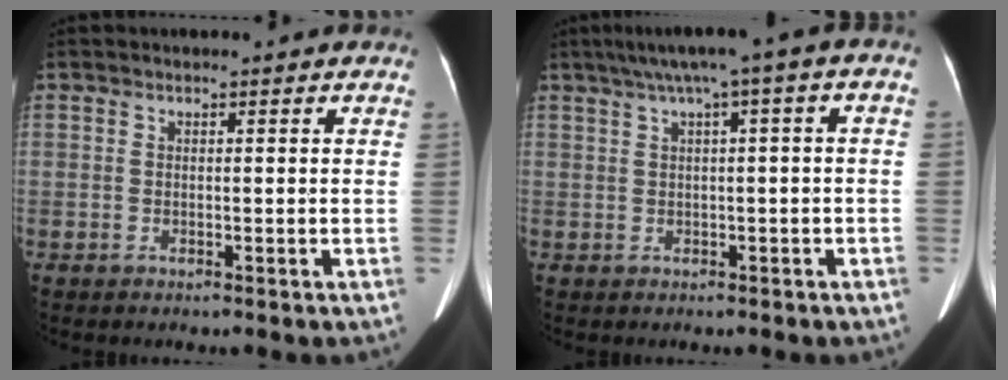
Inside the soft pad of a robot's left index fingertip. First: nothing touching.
{"total": 6.6, "force": [1.8, 0.6, 6.3], "torque": [-0.102, 0.039, 0.028]}